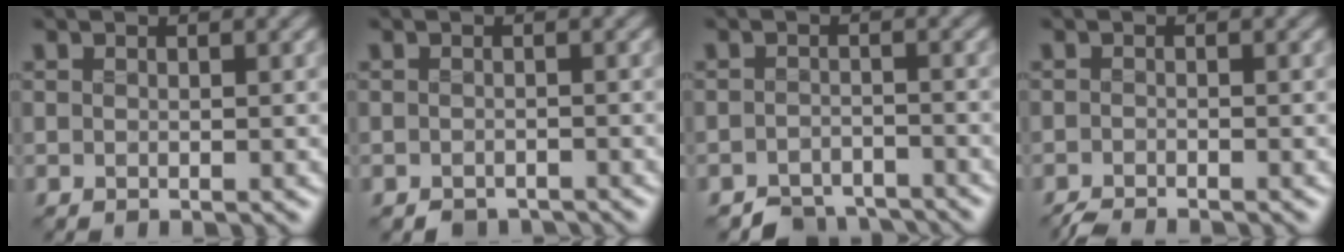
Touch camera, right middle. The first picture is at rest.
{"total": 1.6, "force": [-1.5, 0.3, 0.0], "torque": [-0.001, -0.006, -0.023]}
{"total": 3.4, "force": [-3.3, 0.7, 0.1], "torque": [0.004, -0.002, -0.056]}
{"total": 2.0, "force": [-1.9, 0.1, 0.3], "torque": [0.001, -0.009, -0.037]}